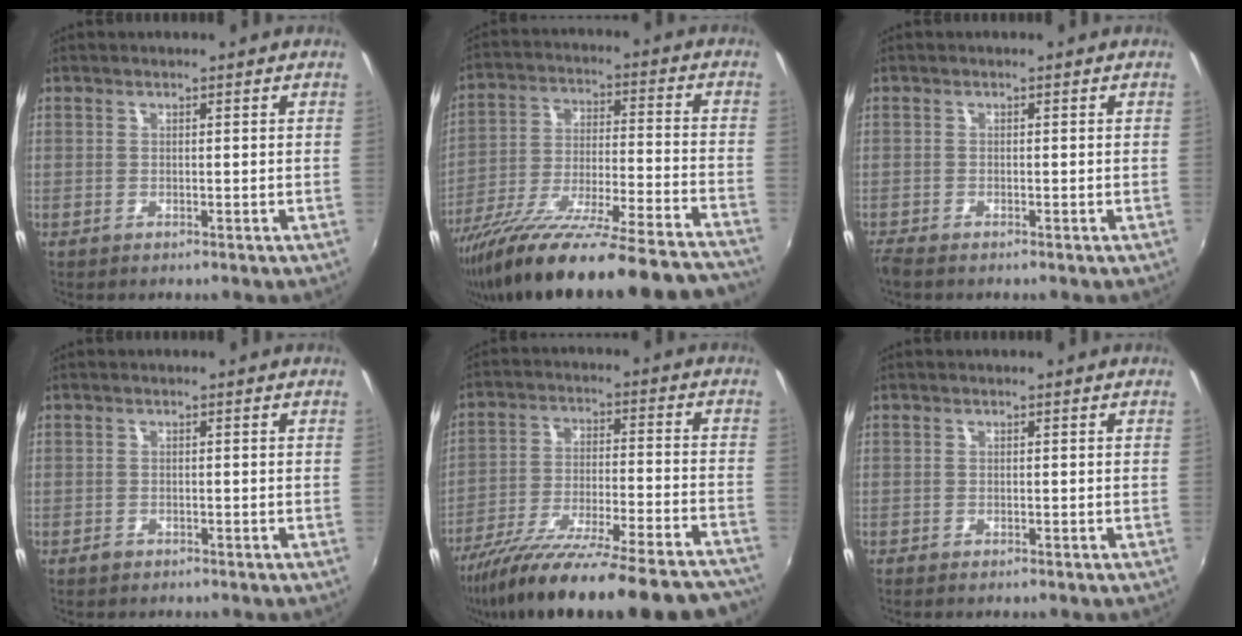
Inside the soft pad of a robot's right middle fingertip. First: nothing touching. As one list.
[{"total": 32.1, "force": [-28.1, 1.4, 15.4], "torque": [-0.241, -0.090, -0.421]}, {"total": 2.0, "force": [-1.8, 0.4, 0.8], "torque": [-0.018, -0.013, -0.034]}, {"total": 1.0, "force": [-0.8, 0.6, 0.2], "torque": [-0.004, 0.000, -0.012]}, {"total": 28.5, "force": [-24.7, 3.9, 13.7], "torque": [-0.226, -0.067, -0.358]}, {"total": 0.5, "force": [-0.4, 0.2, 0.2], "torque": [-0.005, -0.002, -0.009]}]